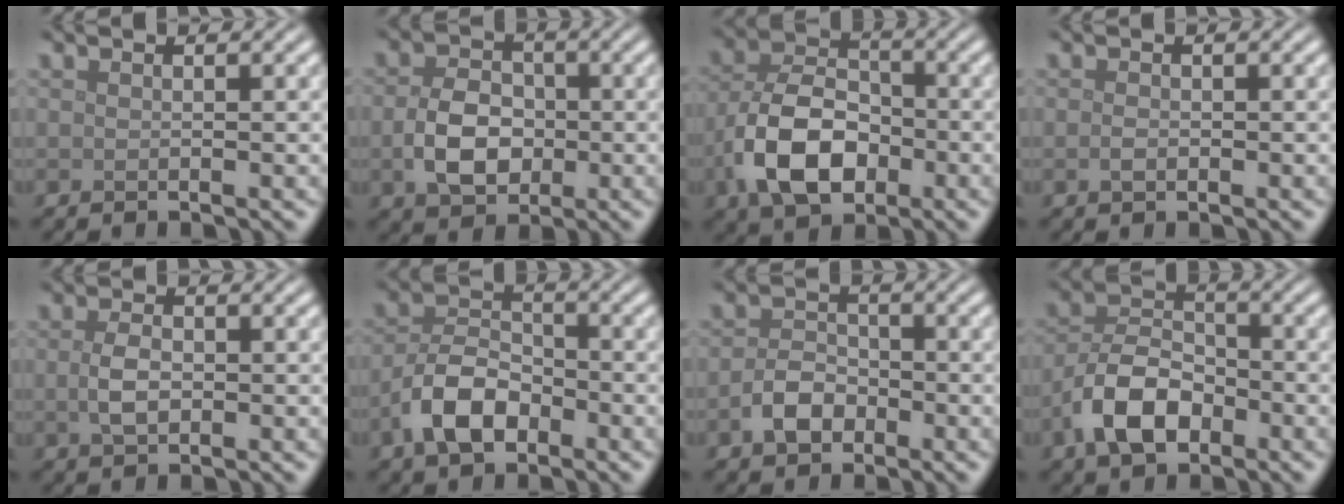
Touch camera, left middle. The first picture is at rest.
{"total": 4.8, "force": [-0.9, 3.5, 3.1], "torque": [-0.060, -0.002, -0.018]}
{"total": 8.3, "force": [-2.7, 5.4, 5.7], "torque": [-0.117, -0.002, -0.057]}
{"total": 0.8, "force": [-0.2, 0.5, 0.6], "torque": [-0.014, -0.002, -0.005]}
{"total": 2.4, "force": [-0.2, 1.5, 1.9], "torque": [-0.044, -0.002, -0.003]}
{"total": 5.3, "force": [-2.7, 3.1, 3.4], "torque": [-0.062, 0.006, -0.057]}
{"total": 3.0, "force": [-1.5, 2.1, 1.6], "torque": [-0.028, 0.008, -0.033]}
{"total": 6.1, "force": [-2.9, 3.6, 3.9], "torque": [-0.072, 0.005, -0.059]}